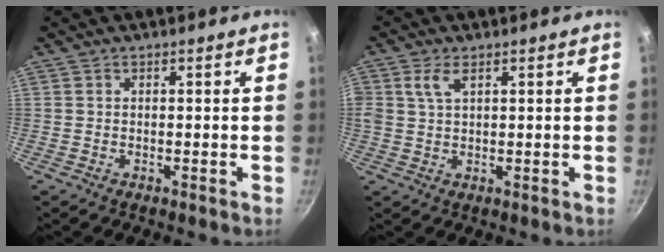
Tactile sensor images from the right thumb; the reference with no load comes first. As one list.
[{"total": 3.4, "force": [1.6, 1.7, 2.4], "torque": [-0.050, 0.001, 0.037]}]